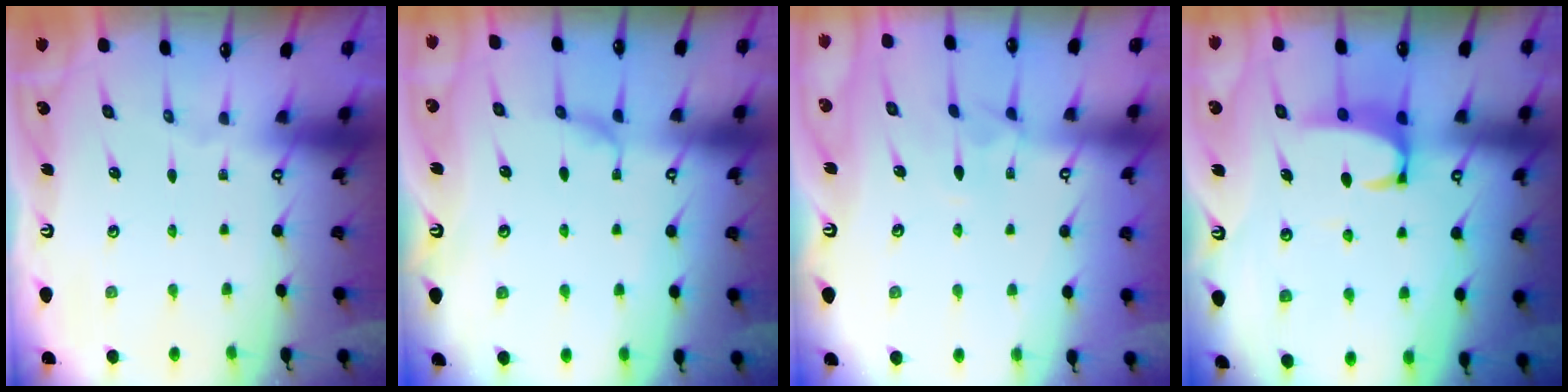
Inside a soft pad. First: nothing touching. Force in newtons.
{"total": 1.1, "press": 1.0, "slide": 0.5}
{"total": 2.9, "press": 2.8, "slide": 0.4}
{"total": 3.5, "press": 3.4, "slide": 0.5}